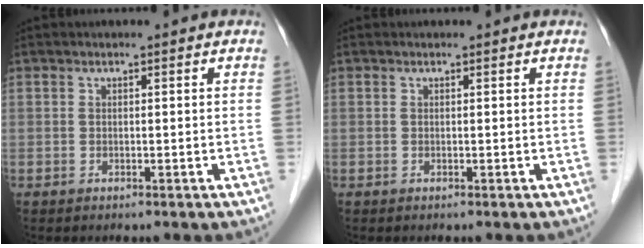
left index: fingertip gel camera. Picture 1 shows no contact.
{"total": 0.0}